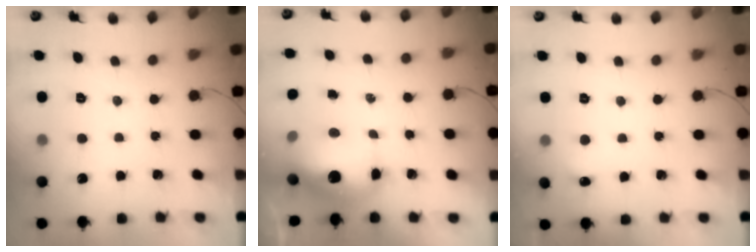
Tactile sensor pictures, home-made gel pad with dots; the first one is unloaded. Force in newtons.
{"total": 13.8, "press": 13.4, "slide": 3.2}
{"total": 4.4, "press": 4.2, "slide": 1.2}